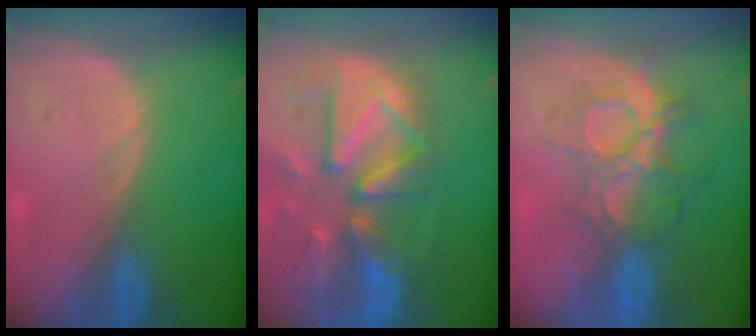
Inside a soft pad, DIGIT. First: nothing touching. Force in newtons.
{"total": 12.7, "press": 11.1, "slide": 6.2}
{"total": 8.7, "press": 8.0, "slide": 3.4}